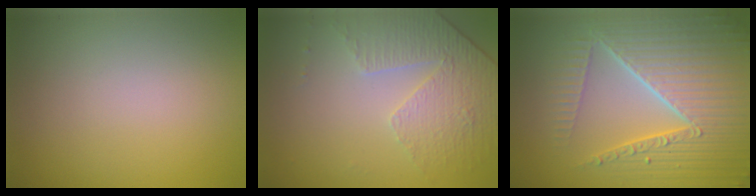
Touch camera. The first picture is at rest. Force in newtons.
{"total": 4.6, "press": 3.3, "slide": 3.3}
{"total": 8.5, "press": 5.9, "slide": 6.1}